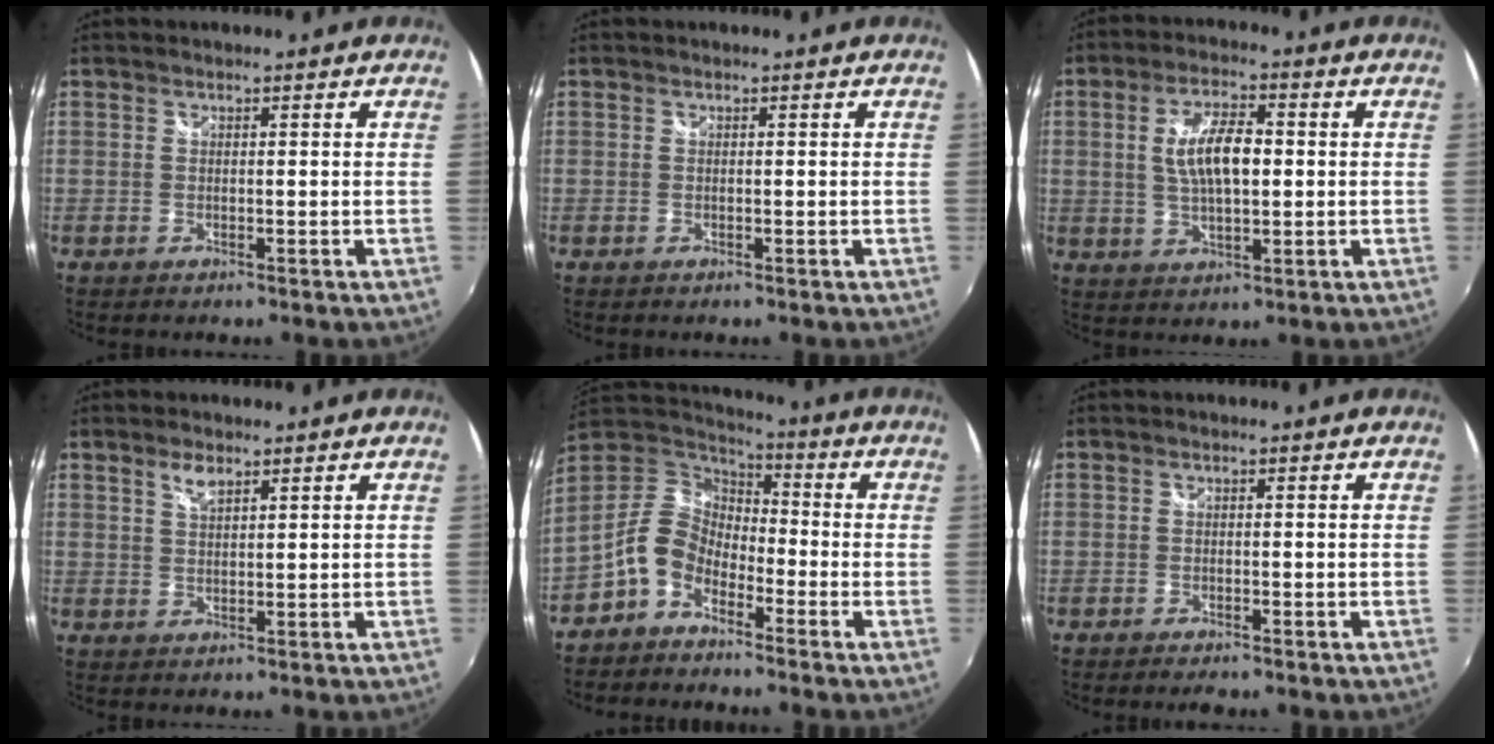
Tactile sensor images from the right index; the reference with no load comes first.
{"total": 0.0}
{"total": 8.9, "force": [0.8, 3.5, 8.1], "torque": [-0.153, 0.007, 0.017]}
{"total": 2.7, "force": [1.8, 1.0, 1.7], "torque": [-0.029, 0.002, 0.032]}
{"total": 9.9, "force": [-5.3, 6.4, 5.3], "torque": [-0.111, 0.026, -0.113]}
{"total": 1.9, "force": [-1.6, 0.6, 0.8], "torque": [-0.023, -0.010, -0.029]}